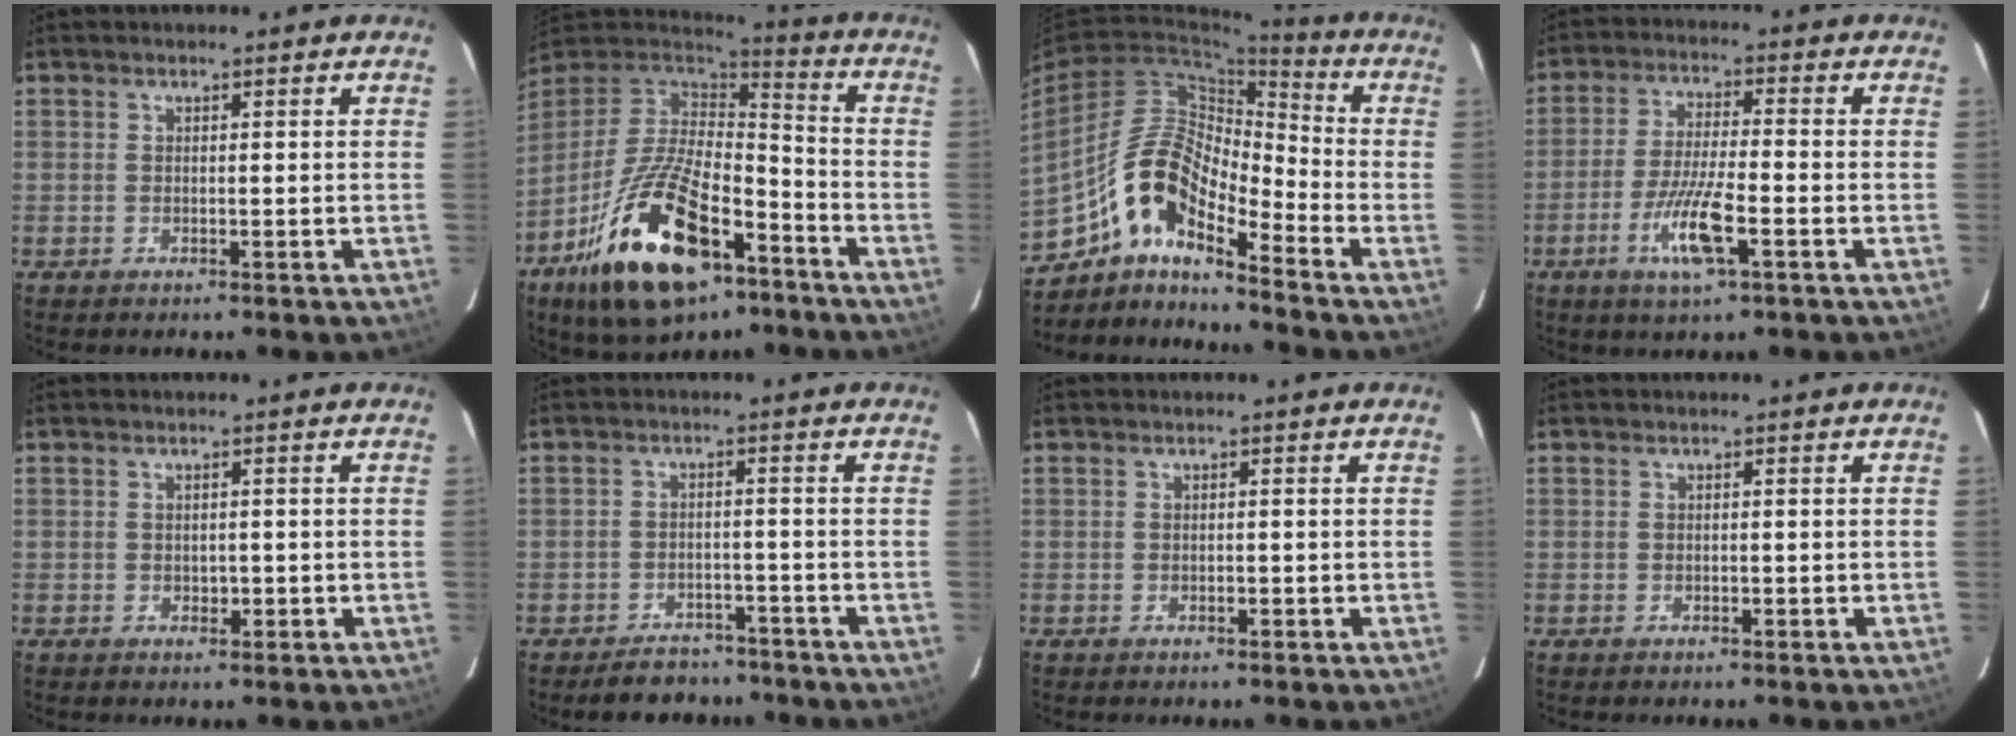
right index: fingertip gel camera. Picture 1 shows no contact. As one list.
[{"total": 22.9, "force": [-12.8, 8.6, 17.0], "torque": [-0.335, -0.019, -0.224]}, {"total": 13.2, "force": [-9.1, 3.5, 8.9], "torque": [-0.168, 0.029, -0.164]}, {"total": 9.0, "force": [-3.8, 1.0, 8.1], "torque": [-0.158, -0.011, -0.069]}, {"total": 1.4, "force": [-0.3, 1.0, 1.0], "torque": [-0.013, 0.001, 0.000]}, {"total": 5.6, "force": [-4.7, 2.8, 0.9], "torque": [-0.011, 0.005, -0.071]}, {"total": 0.8, "force": [-0.2, 0.4, 0.6], "torque": [-0.012, 0.000, -0.003]}, {"total": 0.5, "force": [-0.1, 0.3, 0.4], "torque": [-0.009, -0.001, -0.001]}]